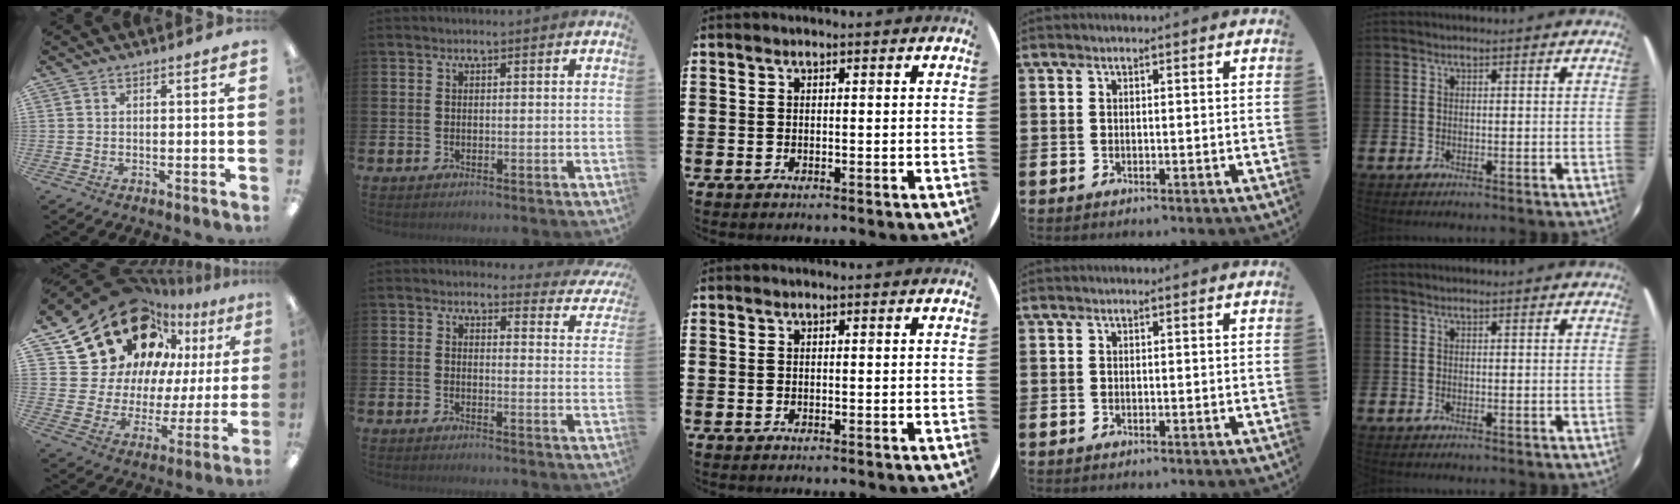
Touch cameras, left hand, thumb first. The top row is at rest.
{"thumb": {"total": 20.1, "force": [15.0, 11.5, 6.7], "torque": [-0.130, -0.112, 0.286]}, "index": {"total": 2.9, "force": [2.6, 1.2, 0.1], "torque": [0.001, -0.025, 0.038]}}